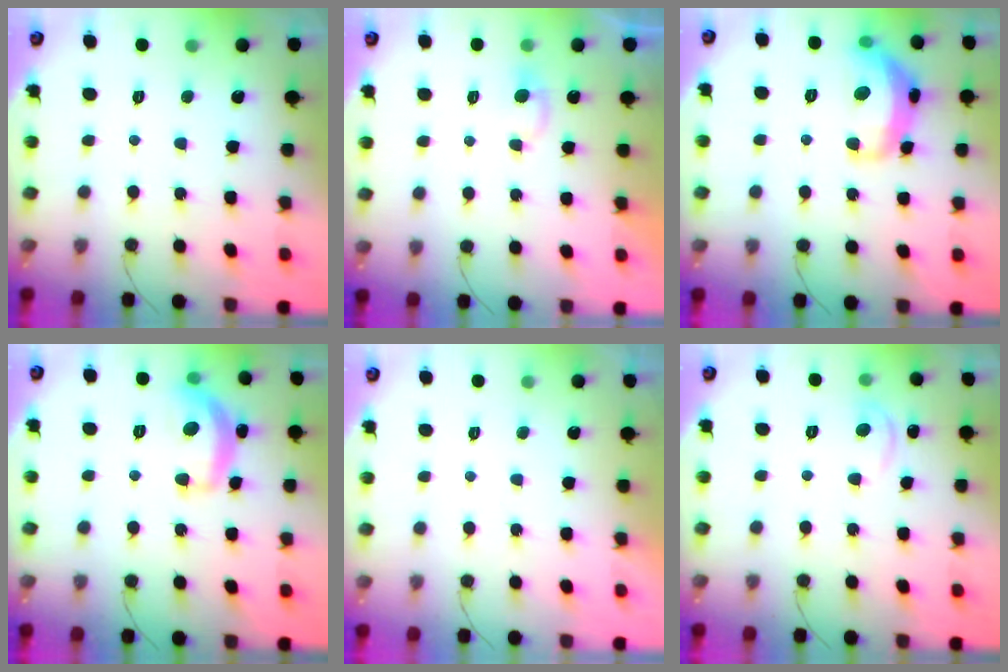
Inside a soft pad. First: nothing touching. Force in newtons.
{"total": 3.7, "press": 3.6, "slide": 0.5}
{"total": 15.6, "press": 15.6, "slide": 0.9}
{"total": 13.6, "press": 13.6, "slide": 0.7}
{"total": 0.0}
{"total": 2.8, "press": 2.8, "slide": 0.3}